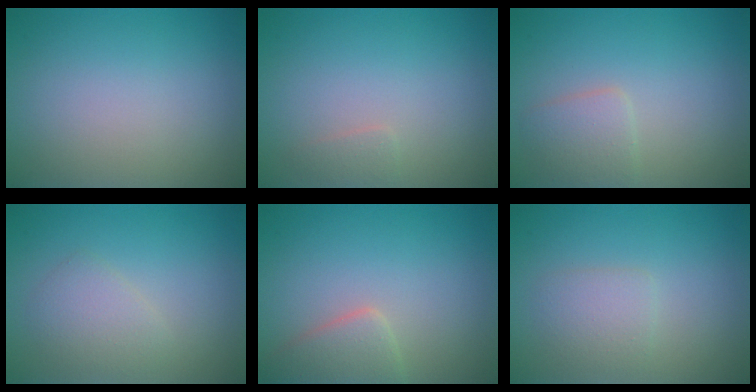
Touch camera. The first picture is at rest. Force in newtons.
{"total": 0.9, "press": 0.9, "slide": 0.0}
{"total": 2.2, "press": 2.2, "slide": 0.1}
{"total": 2.1, "press": 2.1, "slide": 0.1}
{"total": 2.8, "press": 2.8, "slide": 0.2}
{"total": 1.9, "press": 1.9, "slide": 0.0}